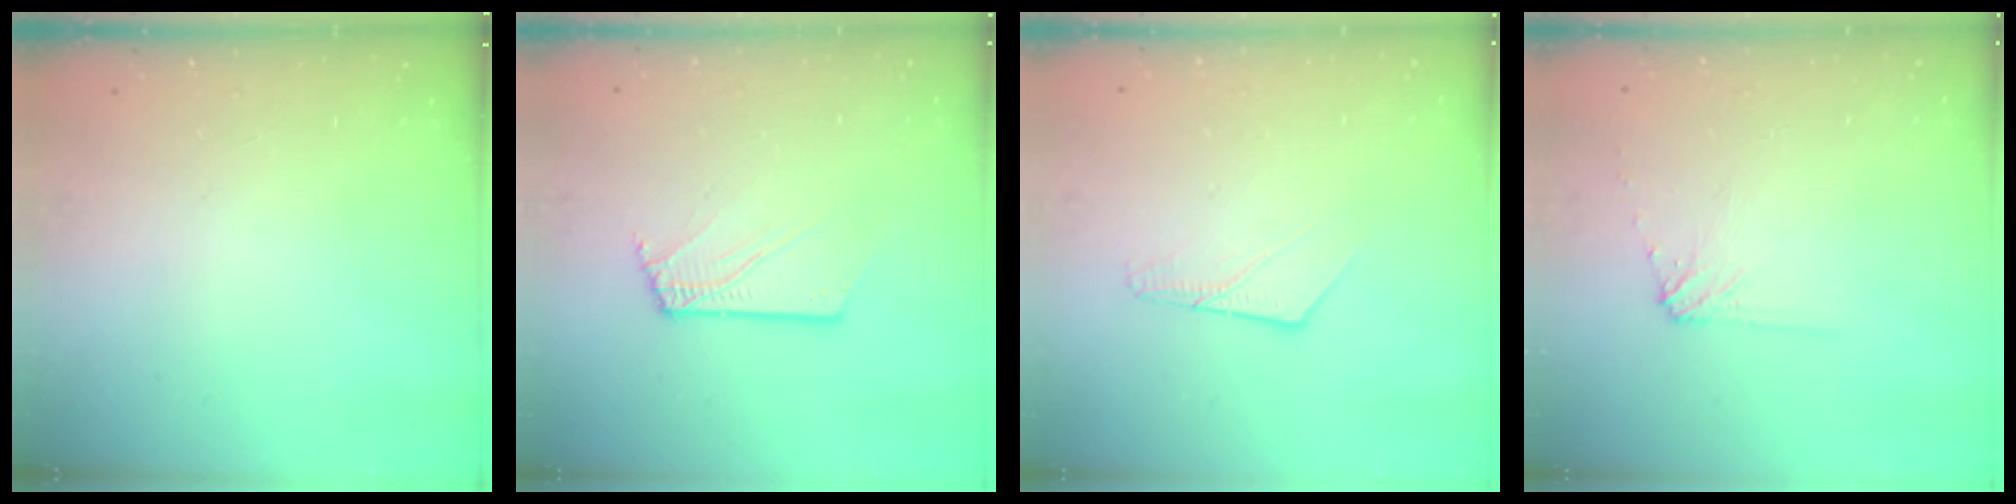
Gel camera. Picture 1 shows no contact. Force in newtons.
{"total": 2.6, "press": 2.6, "slide": 0.3}
{"total": 5.7, "press": 5.7, "slide": 0.5}
{"total": 5.5, "press": 5.4, "slide": 0.7}